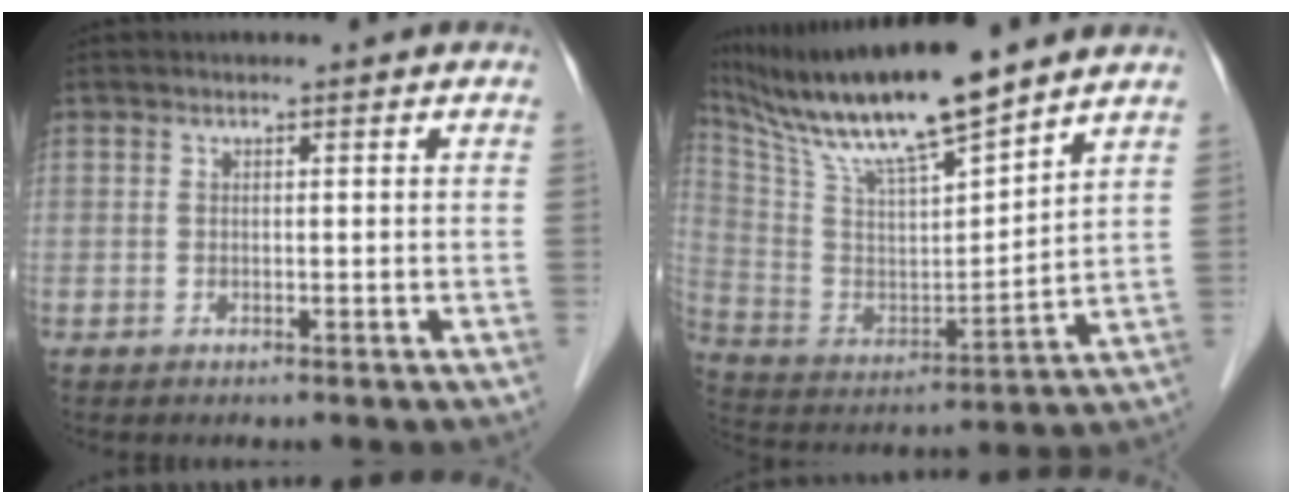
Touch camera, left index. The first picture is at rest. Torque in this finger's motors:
{"motor_torque": [0.36, -0.53, 0.44, 0.10]}